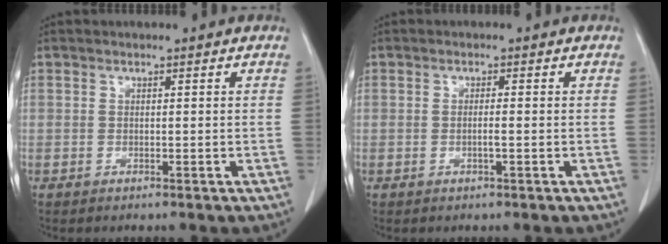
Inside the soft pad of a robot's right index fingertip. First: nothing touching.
{"total": 1.3, "force": [-0.4, 0.0, 1.2], "torque": [-0.024, 0.000, -0.005]}